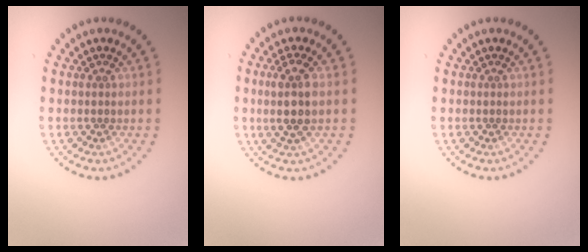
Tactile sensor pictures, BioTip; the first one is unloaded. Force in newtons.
{"total": 2.8, "press": 2.5, "slide": 1.1}
{"total": 0.0}